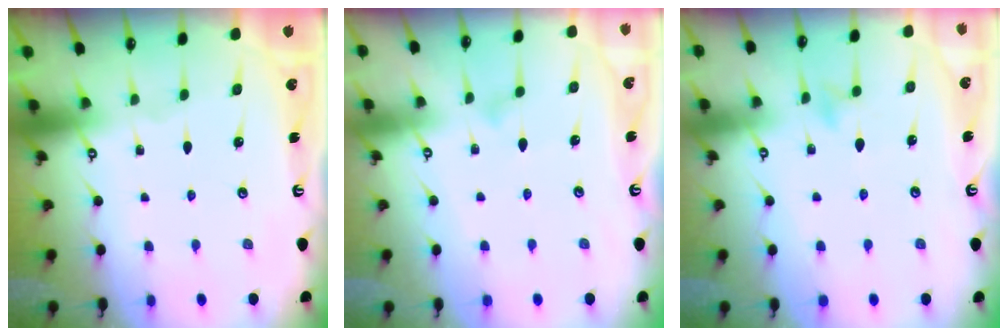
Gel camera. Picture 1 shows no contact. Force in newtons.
{"total": 6.9, "press": 6.9, "slide": 0.3}
{"total": 5.6, "press": 5.6, "slide": 0.5}